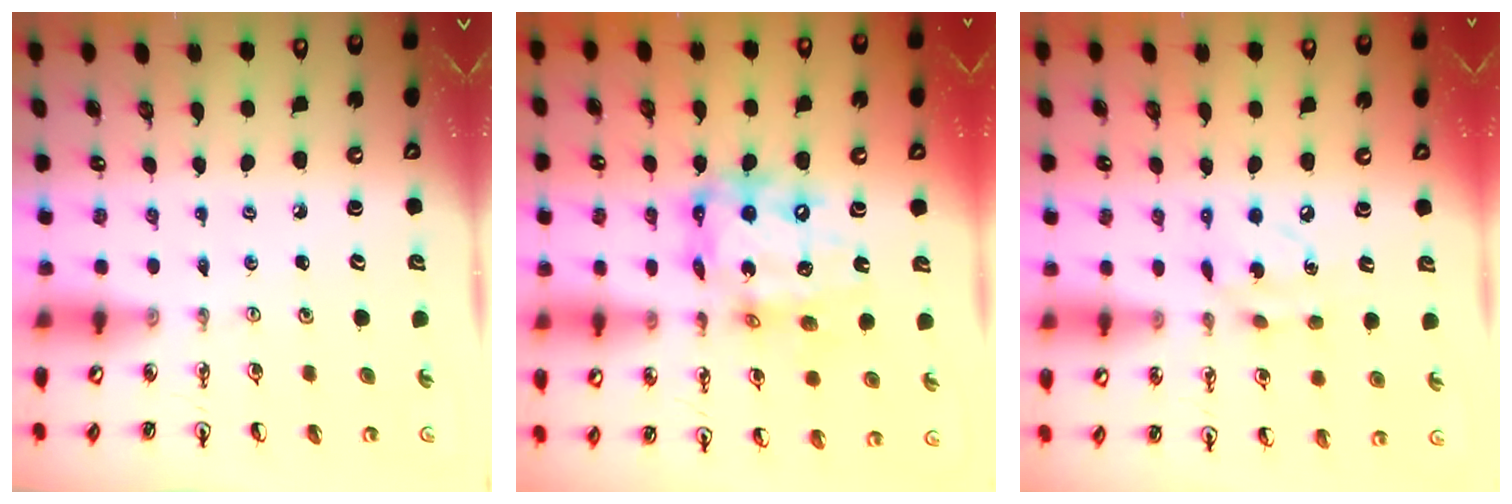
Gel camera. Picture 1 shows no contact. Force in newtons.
{"total": 15.1, "press": 15.1, "slide": 0.9}
{"total": 7.9, "press": 7.8, "slide": 0.3}